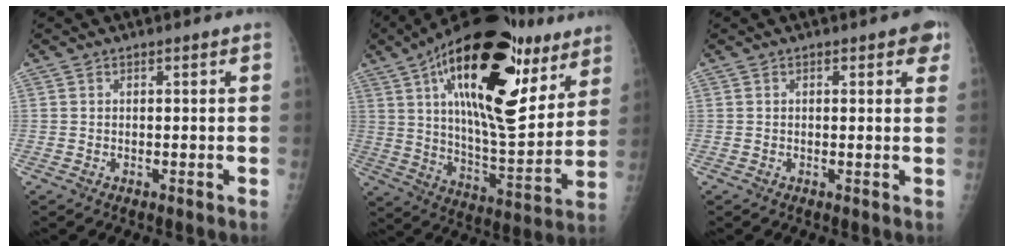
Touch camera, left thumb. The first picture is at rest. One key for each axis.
{"total": 33.4, "fx": 16.3, "fy": 13.8, "fz": 25.8, "tx": -0.385, "ty": -0.031, "tz": 0.261}
{"total": 3.5, "fx": 1.5, "fy": 1.5, "fz": 2.8, "tx": -0.018, "ty": -0.002, "tz": 0.010}